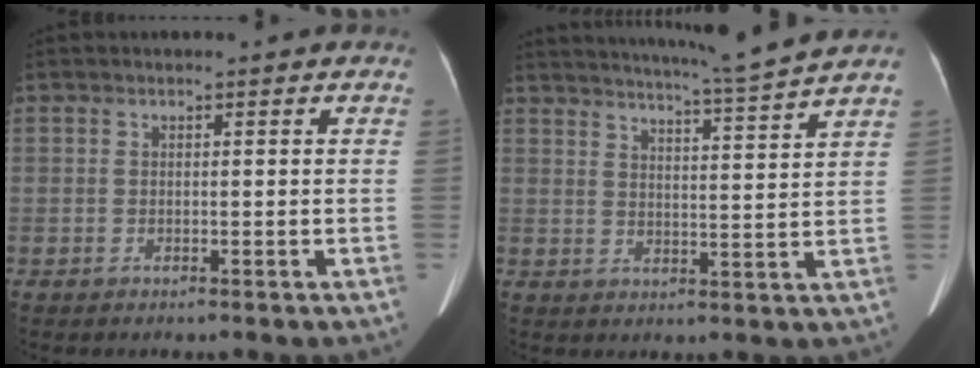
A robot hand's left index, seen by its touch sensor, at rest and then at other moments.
{"total": 10.4, "force": [9.4, -2.4, 3.8], "torque": [-0.069, -0.028, 0.134]}